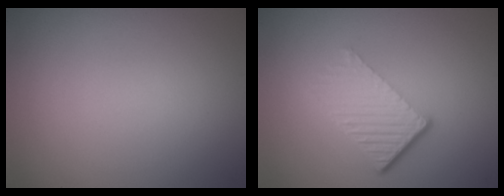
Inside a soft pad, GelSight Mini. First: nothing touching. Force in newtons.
{"total": 4.6, "press": 2.9, "slide": 3.6}